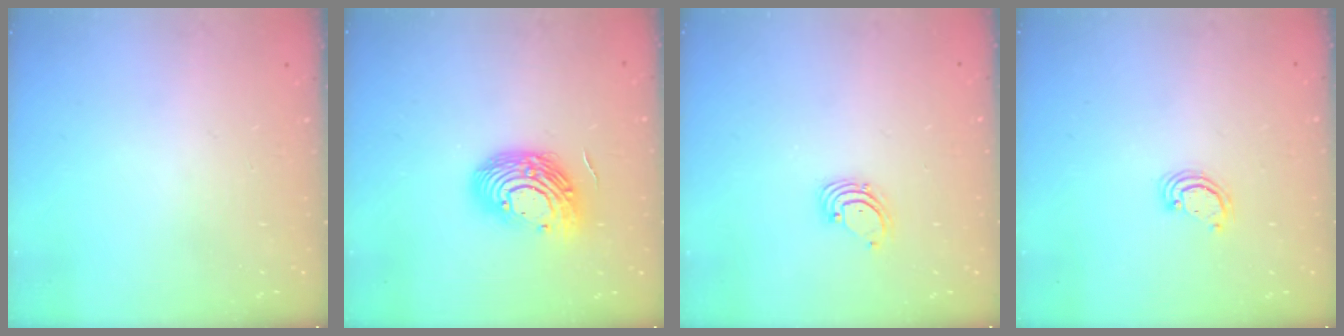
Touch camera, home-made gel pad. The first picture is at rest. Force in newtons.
{"total": 14.0, "press": 13.9, "slide": 1.1}
{"total": 1.6, "press": 1.6, "slide": 0.1}
{"total": 2.3, "press": 2.3, "slide": 0.3}